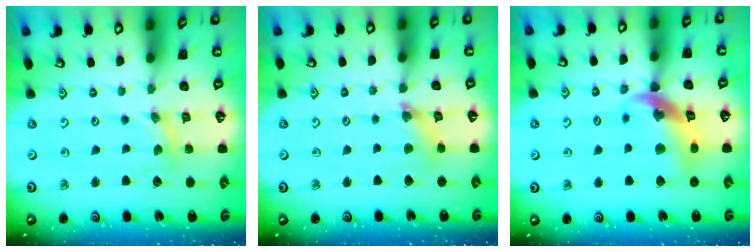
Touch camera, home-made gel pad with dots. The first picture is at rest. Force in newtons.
{"total": 4.1, "press": 4.1, "slide": 0.5}
{"total": 14.2, "press": 14.1, "slide": 1.6}